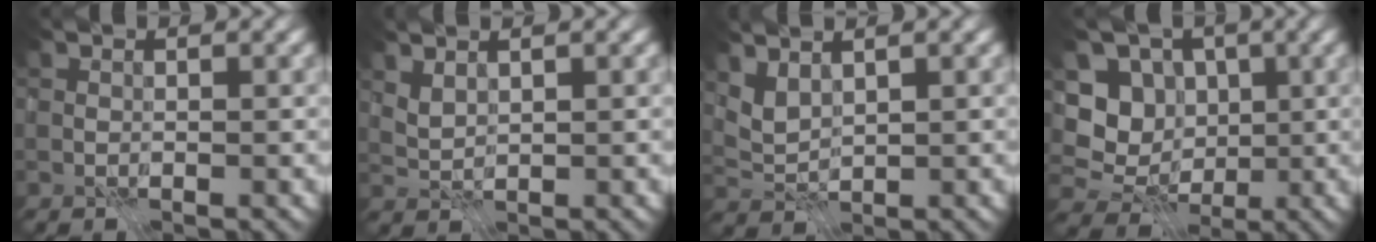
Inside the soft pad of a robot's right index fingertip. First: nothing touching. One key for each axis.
{"total": 1.2, "fx": 1.0, "fy": 0.3, "fz": 0.6, "tx": -0.017, "ty": -0.004, "tz": 0.023}
{"total": 1.7, "fx": 1.4, "fy": 0.5, "fz": 0.8, "tx": -0.026, "ty": -0.007, "tz": 0.033}
{"total": 6.3, "fx": -0.1, "fy": 5.5, "fz": 3.0, "tx": -0.049, "ty": -0.007, "tz": -0.017}